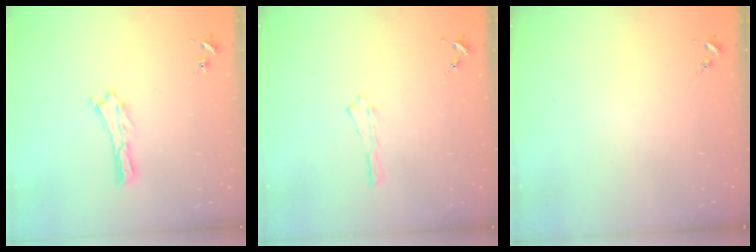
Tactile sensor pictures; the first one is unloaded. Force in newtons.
{"total": 0.0}
{"total": 0.0}